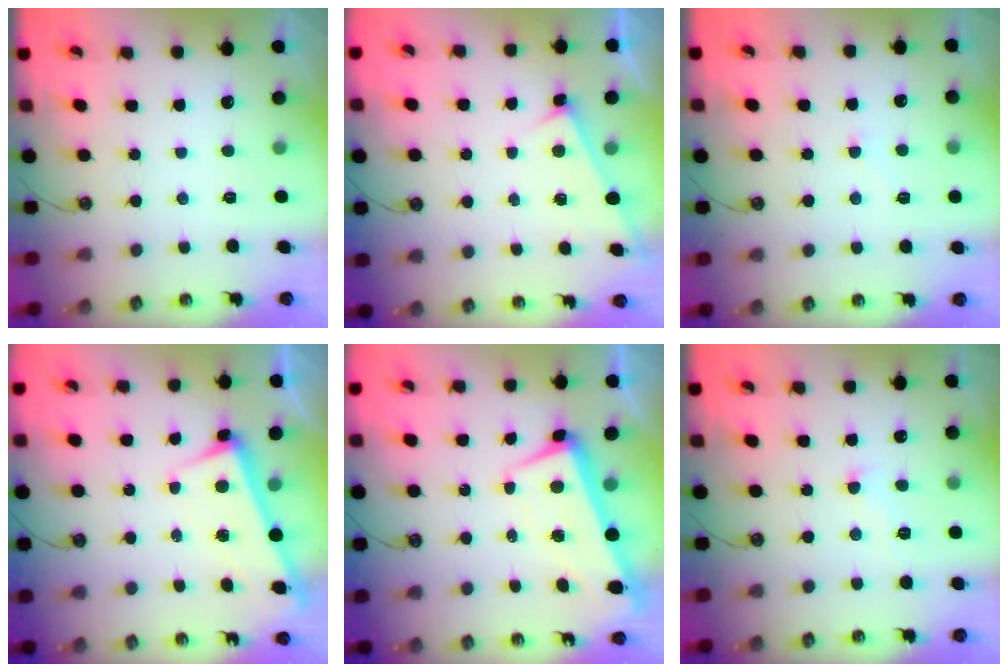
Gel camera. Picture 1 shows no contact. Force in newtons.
{"total": 6.3, "press": 6.3, "slide": 0.3}
{"total": 2.9, "press": 2.8, "slide": 0.8}
{"total": 2.7, "press": 2.6, "slide": 0.8}
{"total": 3.0, "press": 2.4, "slide": 1.7}
{"total": 0.9, "press": 0.9, "slide": 0.2}